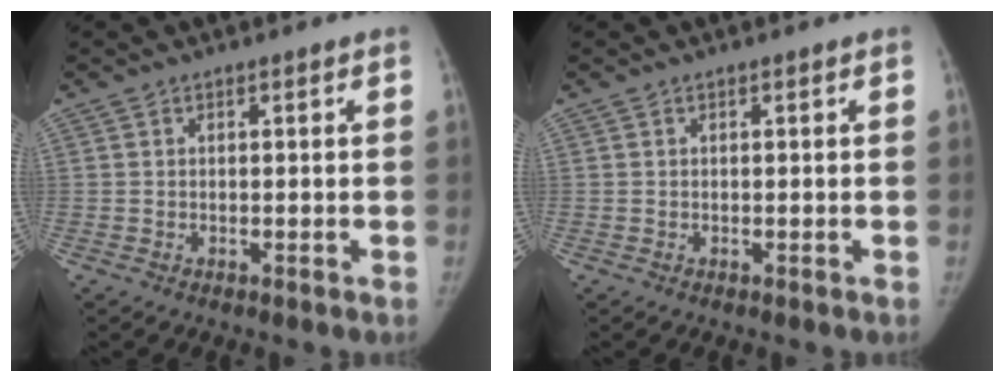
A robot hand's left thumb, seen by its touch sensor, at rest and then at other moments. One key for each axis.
{"total": 0.0}